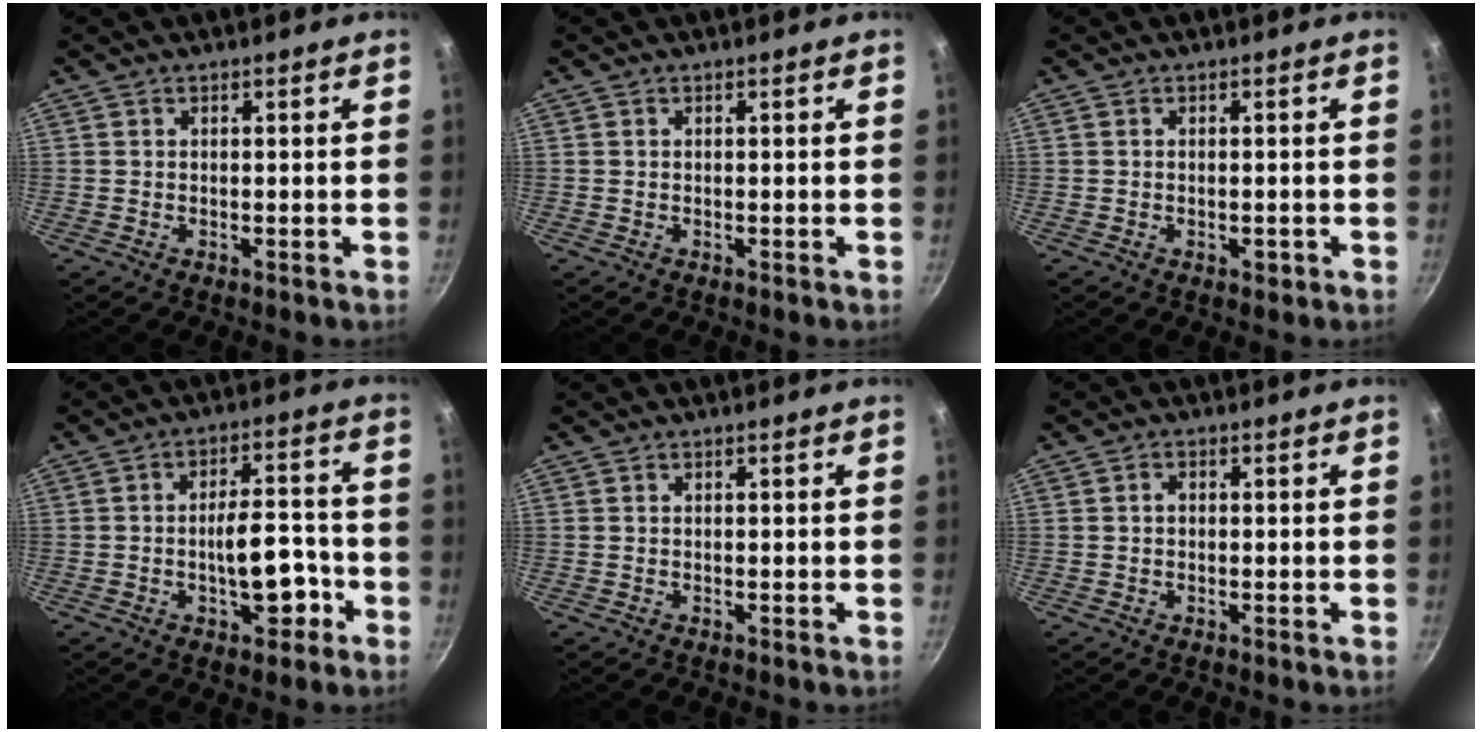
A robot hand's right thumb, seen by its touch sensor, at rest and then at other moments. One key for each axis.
{"total": 0.0}
{"total": 1.3, "fx": -0.5, "fy": 0.8, "fz": 1.0, "tx": -0.013, "ty": 0.002, "tz": -0.006}
{"total": 9.3, "fx": -3.3, "fy": 4.4, "fz": 7.5, "tx": -0.079, "ty": 0.037, "tz": -0.044}
{"total": 0.0}
{"total": 1.3, "fx": 0.0, "fy": 1.0, "fz": 0.8, "tx": -0.013, "ty": 0.007, "tz": -0.001}